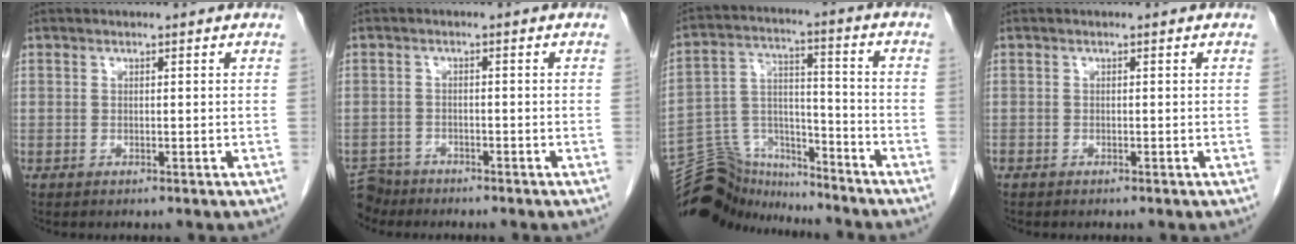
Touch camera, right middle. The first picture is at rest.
{"total": 4.0, "force": [-3.7, 1.6, -0.4], "torque": [0.008, -0.007, -0.068]}
{"total": 12.3, "force": [-12.0, 2.8, 0.3], "torque": [-0.016, 0.054, -0.212]}
{"total": 0.6, "force": [-0.5, 0.3, 0.1], "torque": [-0.010, 0.001, -0.012]}